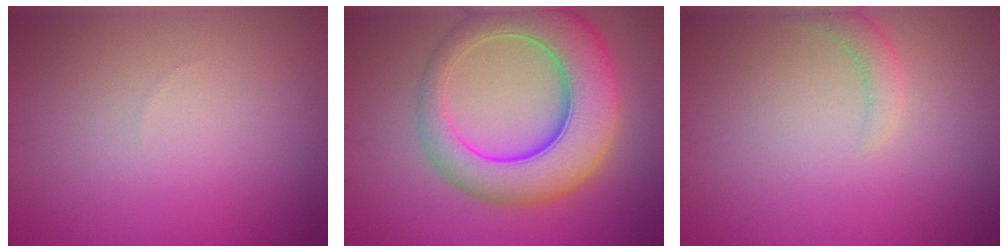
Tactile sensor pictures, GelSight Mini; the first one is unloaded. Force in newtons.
{"total": 9.5, "press": 9.5, "slide": 0.6}
{"total": 1.6, "press": 1.6, "slide": 0.3}